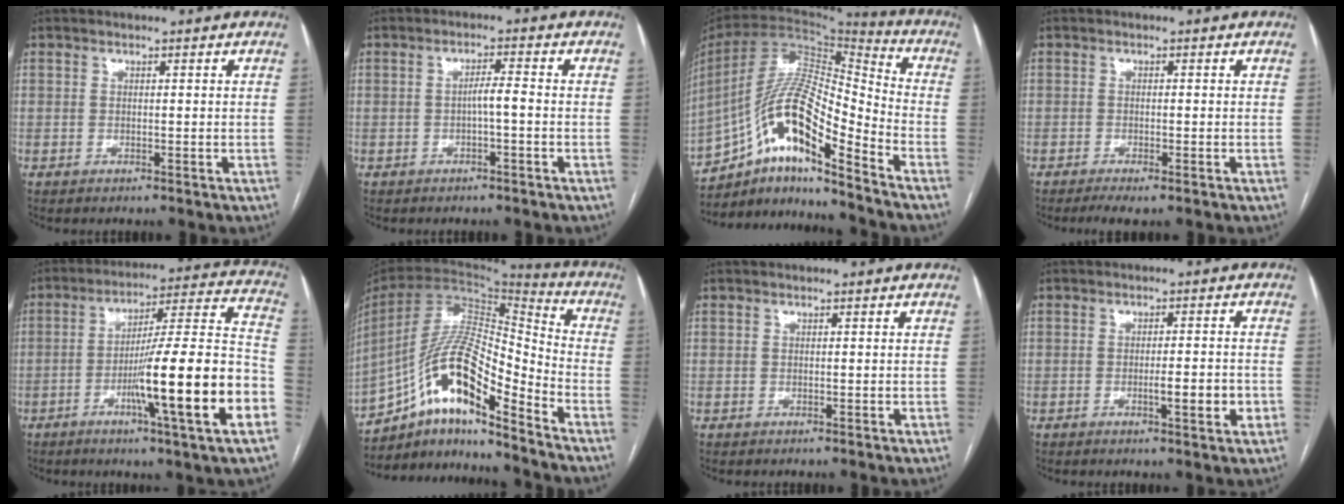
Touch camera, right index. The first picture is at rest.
{"total": 2.5, "force": [-0.7, 0.1, 2.4], "torque": [-0.036, 0.004, -0.012]}
{"total": 17.4, "force": [-10.5, 3.1, 13.5], "torque": [-0.262, 0.016, -0.184]}
{"total": 2.9, "force": [-2.0, 0.3, 2.1], "torque": [-0.033, -0.007, -0.033]}
{"total": 20.4, "force": [-6.9, -0.3, 19.1], "torque": [-0.267, 0.000, -0.111]}
{"total": 16.9, "force": [-10.7, 3.5, 12.7], "torque": [-0.241, 0.023, -0.186]}
{"total": 0.0}
{"total": 4.9, "force": [-1.5, 0.6, 4.6], "torque": [-0.068, -0.002, -0.019]}